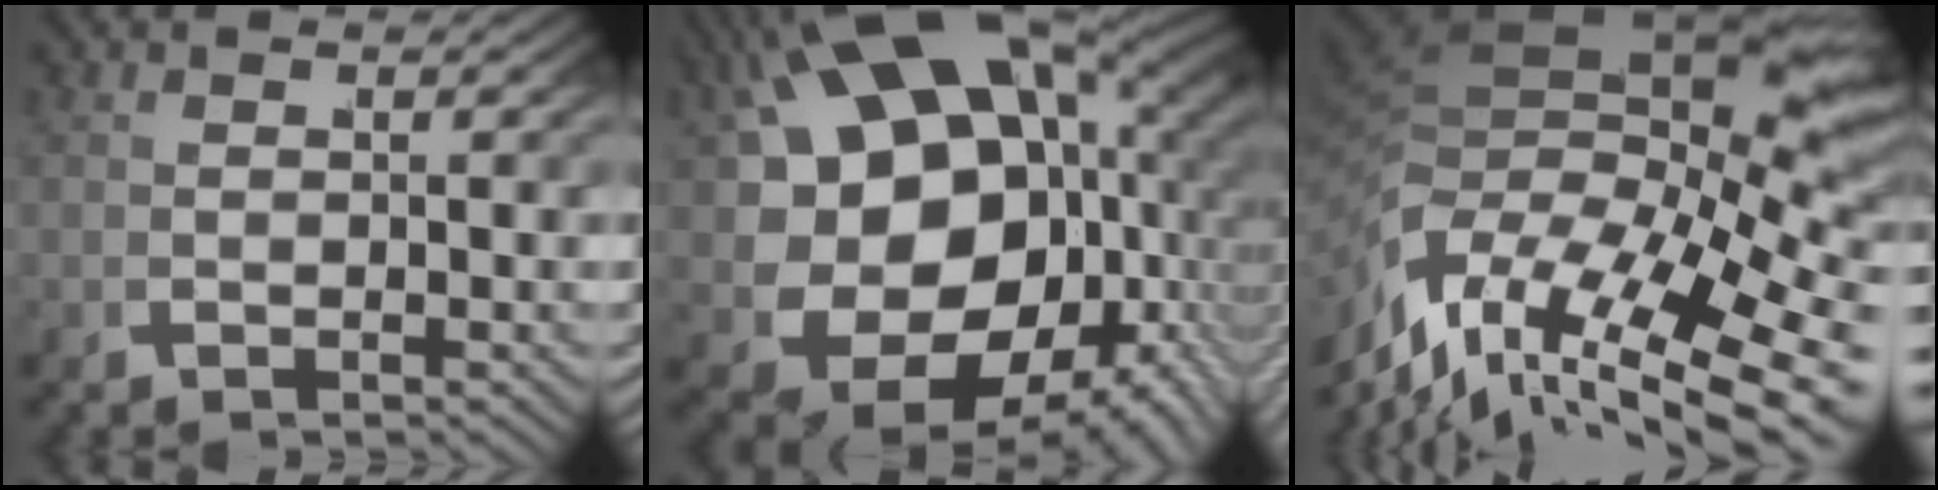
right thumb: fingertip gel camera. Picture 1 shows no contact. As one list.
[{"total": 22.0, "force": [0.7, 15.1, 15.9], "torque": [-0.304, -0.068, 0.052]}, {"total": 18.8, "force": [1.9, 11.7, 14.6], "torque": [-0.255, -0.032, 0.053]}]